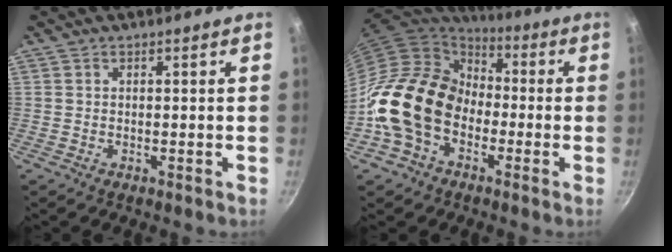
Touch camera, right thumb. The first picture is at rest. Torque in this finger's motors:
{"motor_torque": [2.45, 2.56, 1.39, -1.39, 0.31]}